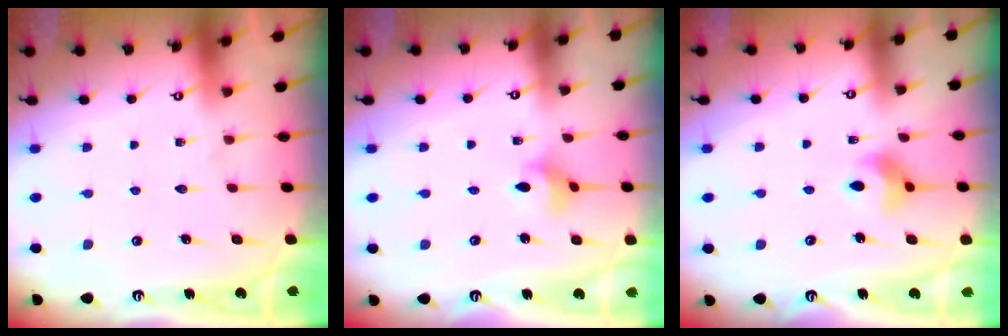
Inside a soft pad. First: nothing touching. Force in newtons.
{"total": 3.9, "press": 3.8, "slide": 0.8}
{"total": 8.0, "press": 7.9, "slide": 1.2}